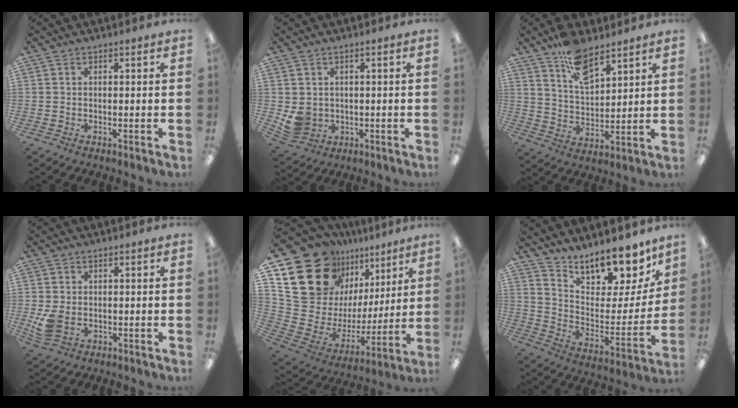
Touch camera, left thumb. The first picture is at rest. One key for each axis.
{"total": 4.6, "fx": 0.8, "fy": 4.3, "fz": 1.5, "tx": -0.042, "ty": -0.004, "tz": 0.017}
{"total": 10.9, "fx": 7.9, "fy": 4.7, "fz": 5.8, "tx": -0.094, "ty": -0.044, "tz": 0.142}
{"total": 5.3, "fx": -0.5, "fy": 3.8, "fz": 3.8, "tx": -0.082, "ty": -0.005, "tz": -0.012}
{"total": 21.8, "fx": 14.0, "fy": 14.5, "fz": 8.6, "tx": -0.150, "ty": -0.100, "tz": 0.278}
{"total": 15.1, "fx": 13.3, "fy": 5.3, "fz": 4.8, "tx": -0.075, "ty": -0.117, "tz": 0.234}